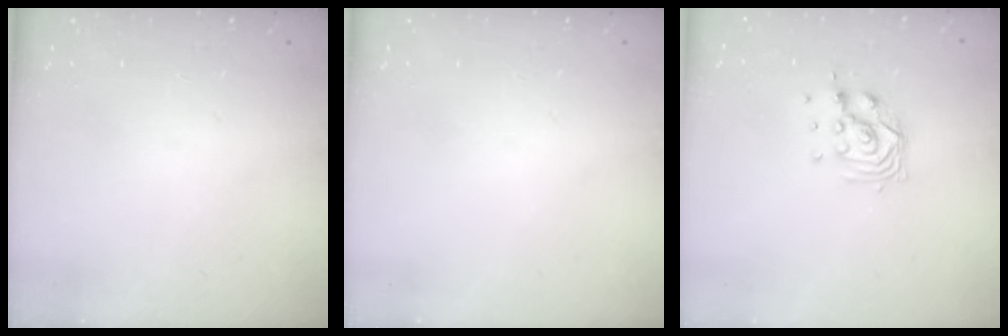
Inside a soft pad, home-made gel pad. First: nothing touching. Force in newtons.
{"total": 0.0}
{"total": 8.5, "press": 8.5, "slide": 0.8}